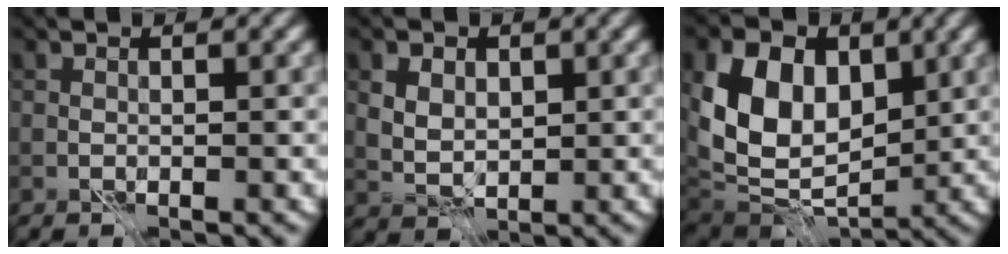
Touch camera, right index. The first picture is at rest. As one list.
[{"total": 3.5, "force": [1.1, 2.5, 2.2], "torque": [-0.043, 0.003, 0.016]}, {"total": 9.7, "force": [2.2, 6.8, 6.6], "torque": [-0.119, -0.003, 0.031]}]